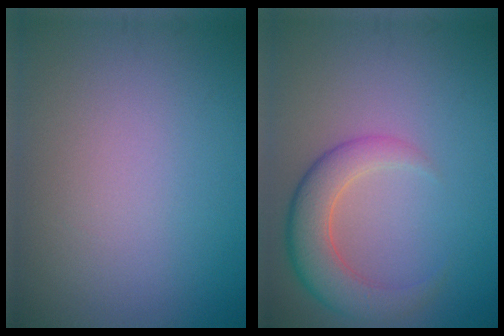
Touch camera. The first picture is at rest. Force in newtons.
{"total": 4.8, "press": 4.8, "slide": 0.2}